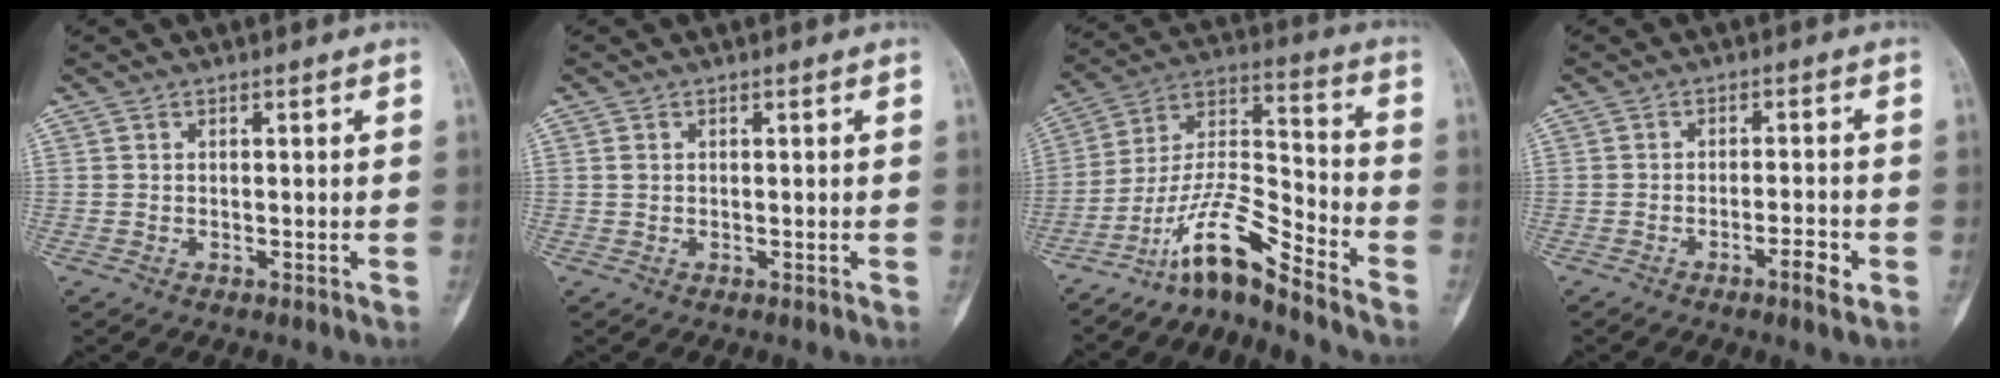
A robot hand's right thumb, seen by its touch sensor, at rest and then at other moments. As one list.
[{"total": 0.6, "force": [0.2, 0.4, 0.4], "torque": [-0.004, 0.002, 0.004]}, {"total": 12.0, "force": [-9.8, 1.6, 6.8], "torque": [-0.140, 0.099, -0.187]}, {"total": 4.0, "force": [-1.9, 0.8, 3.5], "torque": [-0.056, 0.010, -0.031]}]